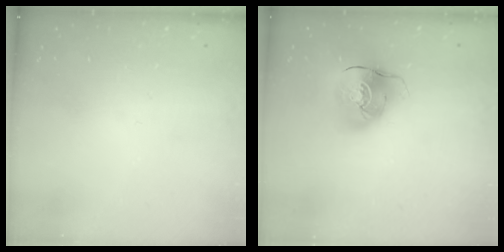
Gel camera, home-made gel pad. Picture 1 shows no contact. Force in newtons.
{"total": 11.4, "press": 11.3, "slide": 1.8}